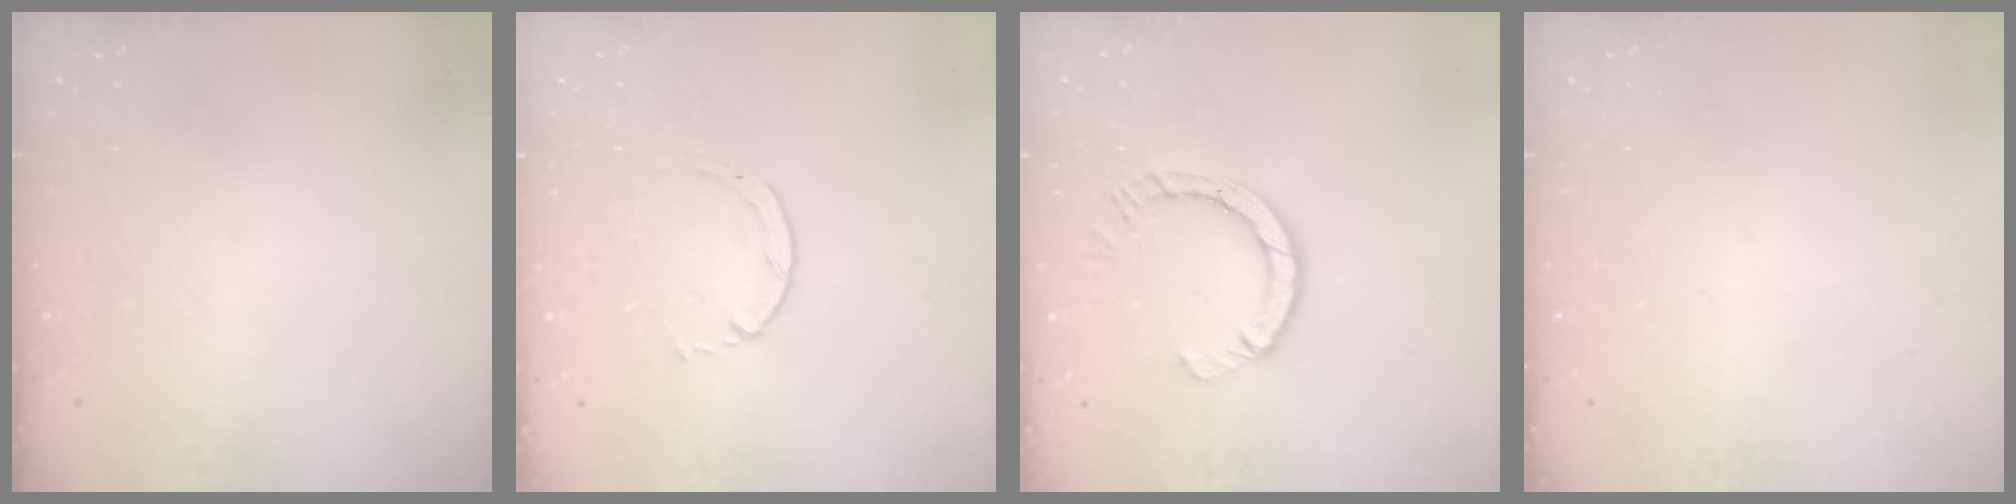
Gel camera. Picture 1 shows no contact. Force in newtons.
{"total": 1.7, "press": 1.6, "slide": 0.2}
{"total": 6.8, "press": 6.7, "slide": 0.7}
{"total": 0.0}